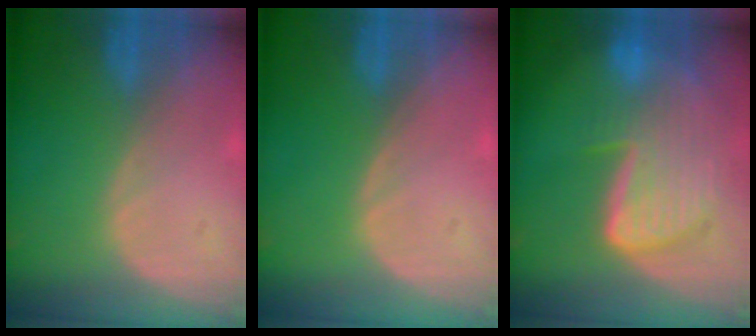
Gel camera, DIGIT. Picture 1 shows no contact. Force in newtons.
{"total": 0.0}
{"total": 9.3, "press": 8.1, "slide": 4.6}